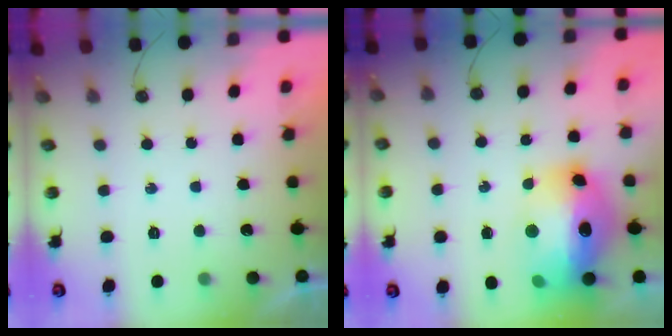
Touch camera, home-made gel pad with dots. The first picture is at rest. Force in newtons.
{"total": 22.5, "press": 20.0, "slide": 10.4}